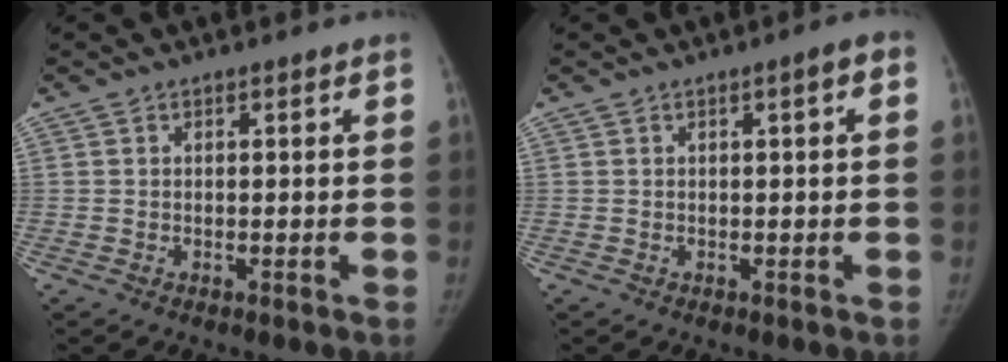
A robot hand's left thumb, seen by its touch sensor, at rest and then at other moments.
{"total": 2.0, "force": [0.4, 0.3, 2.0], "torque": [-0.029, 0.004, 0.004]}